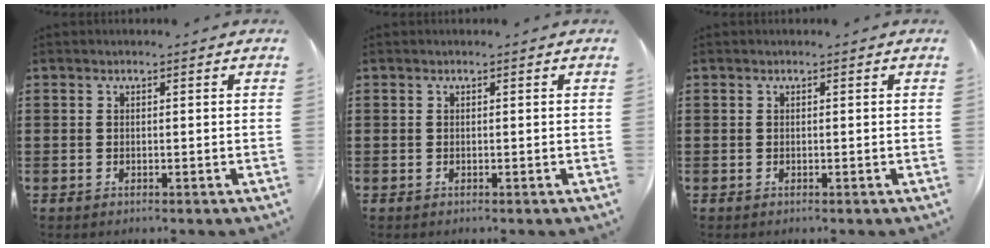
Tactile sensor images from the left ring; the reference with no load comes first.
{"total": 0.0}
{"total": 0.0}